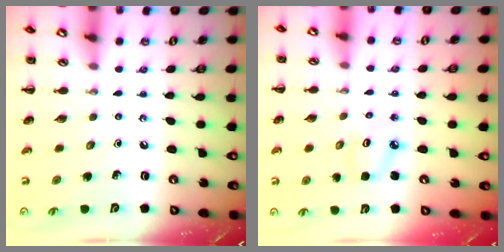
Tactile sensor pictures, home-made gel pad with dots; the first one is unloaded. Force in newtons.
{"total": 3.2, "press": 3.2, "slide": 0.5}